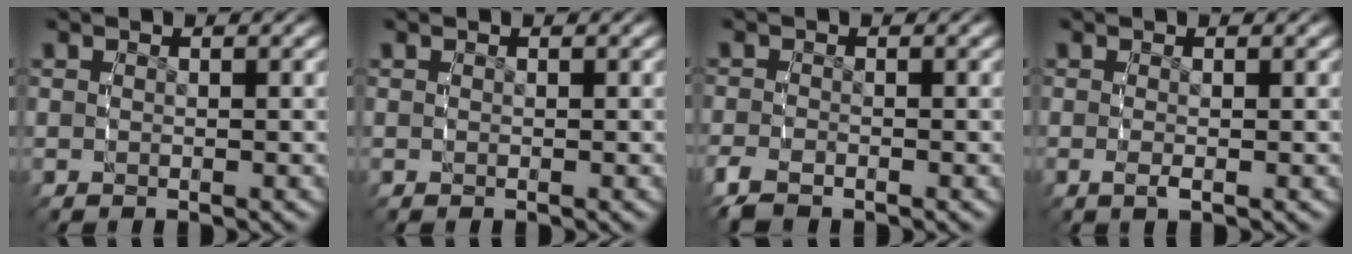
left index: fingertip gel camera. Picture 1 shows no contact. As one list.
[{"total": 0.0}, {"total": 1.9, "force": [-1.5, 0.7, 0.8], "torque": [-0.026, -0.007, -0.025]}, {"total": 0.9, "force": [-0.4, -0.1, 0.8], "torque": [-0.026, -0.006, -0.004]}]